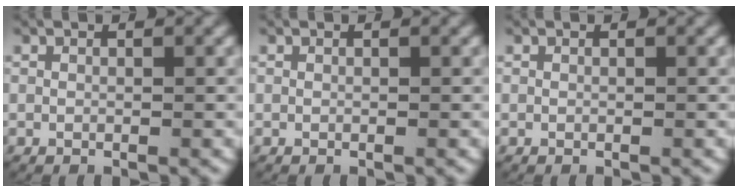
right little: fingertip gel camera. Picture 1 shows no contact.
{"total": 0.0}
{"total": 0.0}